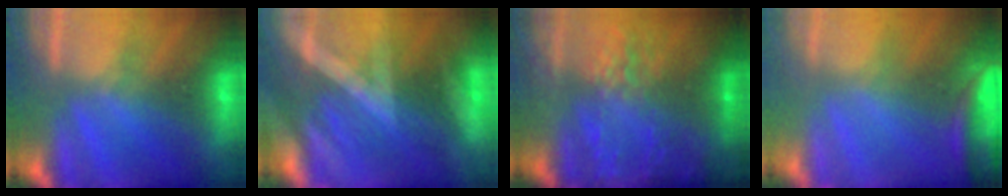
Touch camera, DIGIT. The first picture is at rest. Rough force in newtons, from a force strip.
{"total": 2.9}
{"total": 8.1}
{"total": 3.8}